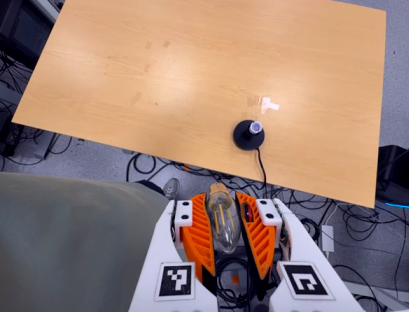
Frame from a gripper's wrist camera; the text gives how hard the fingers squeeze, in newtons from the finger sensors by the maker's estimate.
{"total": 22.1, "left": 23.6, "right": 20.7}